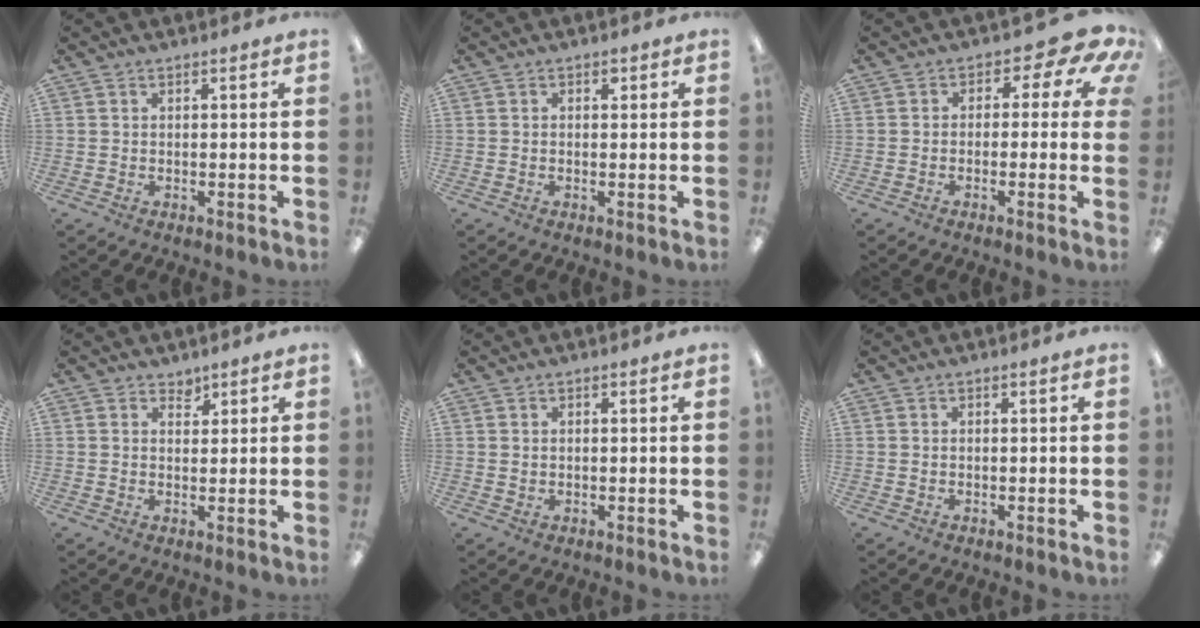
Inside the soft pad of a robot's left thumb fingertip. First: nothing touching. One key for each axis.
{"total": 1.0, "fx": 0.2, "fy": 0.7, "fz": 0.7, "tx": -0.015, "ty": 0.004, "tz": 0.003}
{"total": 6.6, "fx": 1.6, "fy": 3.7, "fz": 5.2, "tx": -0.063, "ty": -0.015, "tz": 0.024}
{"total": 2.1, "fx": 1.7, "fy": 1.2, "fz": 0.3, "tx": 0.009, "ty": -0.007, "tz": 0.028}
{"total": 0.7, "fx": 0.3, "fy": 0.6, "fz": 0.2, "tx": -0.004, "ty": 0.004, "tz": 0.005}
{"total": 0.0}